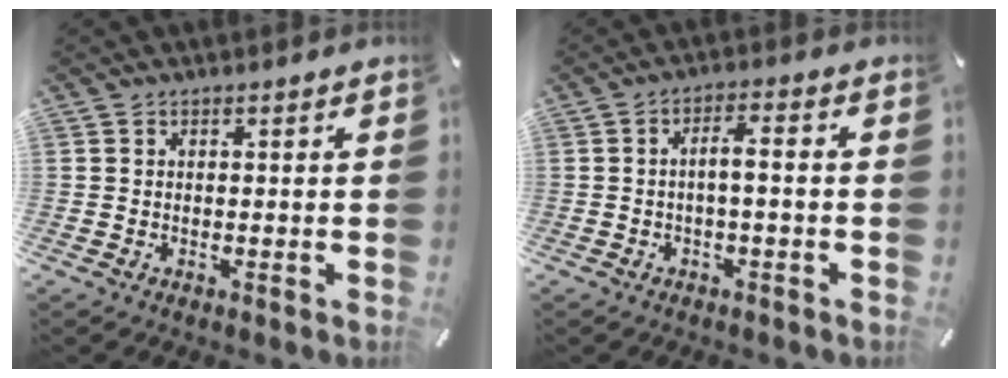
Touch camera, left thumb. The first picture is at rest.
{"total": 4.0, "force": [-1.0, 1.0, 3.7], "torque": [-0.067, 0.011, -0.021]}